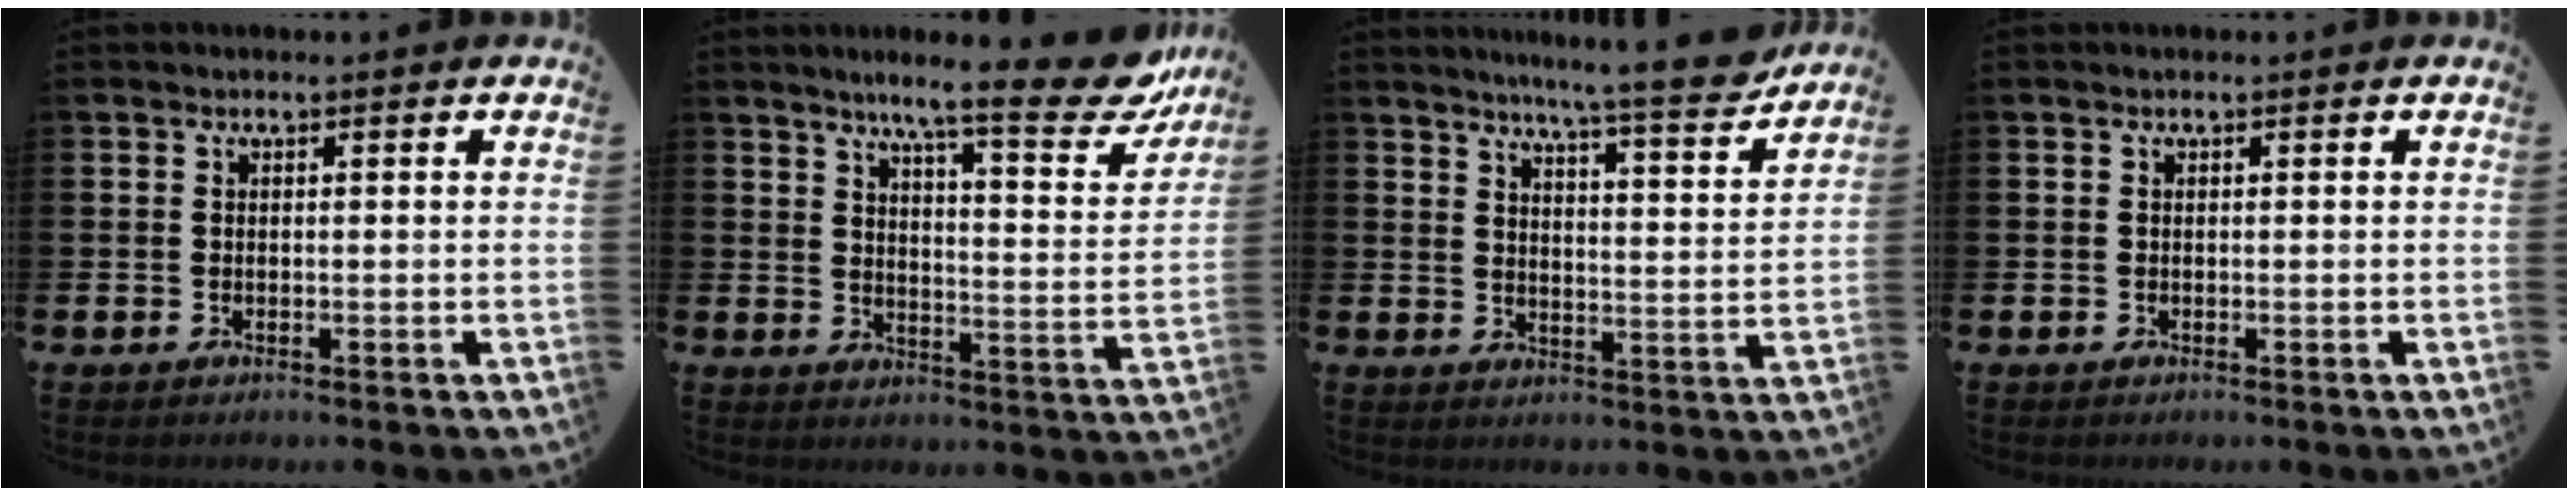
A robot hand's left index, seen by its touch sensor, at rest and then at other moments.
{"total": 11.6, "force": [9.2, 1.8, 6.8], "torque": [-0.111, -0.062, 0.145]}
{"total": 8.3, "force": [7.6, -0.1, 3.3], "torque": [-0.061, -0.050, 0.128]}
{"total": 0.0}